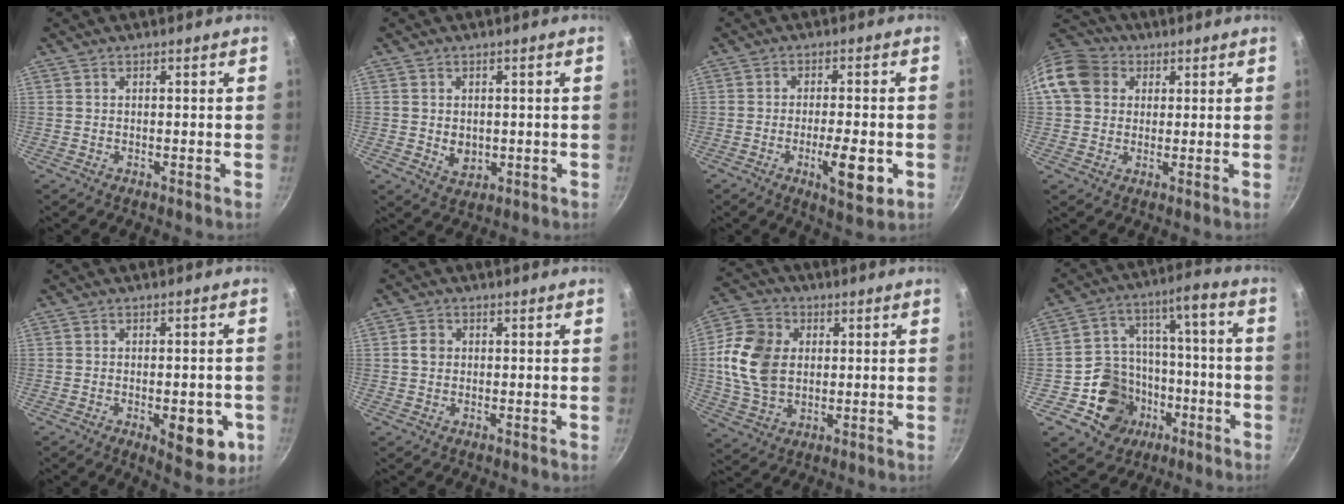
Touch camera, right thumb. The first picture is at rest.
{"total": 4.0, "force": [-0.1, 3.2, 2.4], "torque": [-0.028, -0.006, 0.006]}
{"total": 9.0, "force": [-2.8, 2.8, 8.1], "torque": [-0.111, 0.006, -0.037]}
{"total": 10.6, "force": [2.7, 9.0, 5.0], "torque": [-0.071, 0.017, 0.033]}
{"total": 10.1, "force": [-3.2, 4.6, 8.4], "torque": [-0.073, 0.006, -0.035]}
{"total": 2.5, "force": [0.2, 2.1, 1.2], "torque": [-0.013, 0.006, 0.001]}
{"total": 14.0, "force": [1.6, 10.6, 9.0], "torque": [-0.156, 0.003, 0.026]}
{"total": 15.4, "force": [-6.0, 13.1, 5.6], "torque": [-0.054, 0.062, -0.081]}